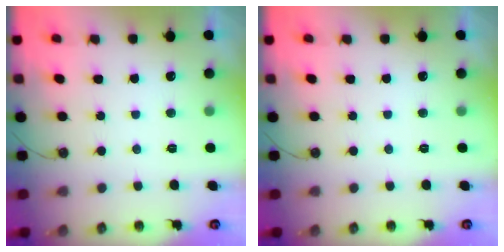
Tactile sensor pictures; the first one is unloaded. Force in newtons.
{"total": 0.0}